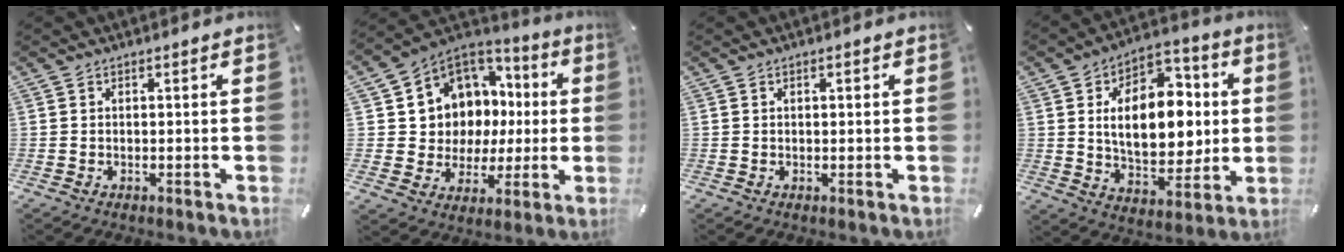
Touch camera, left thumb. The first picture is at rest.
{"total": 9.4, "force": [3.1, 8.9, 0.7], "torque": [-0.020, -0.057, 0.070]}
{"total": 0.8, "force": [0.2, 0.4, 0.6], "torque": [-0.012, 0.004, 0.003]}
{"total": 17.8, "force": [2.1, 11.6, 13.4], "torque": [-0.207, -0.006, 0.038]}